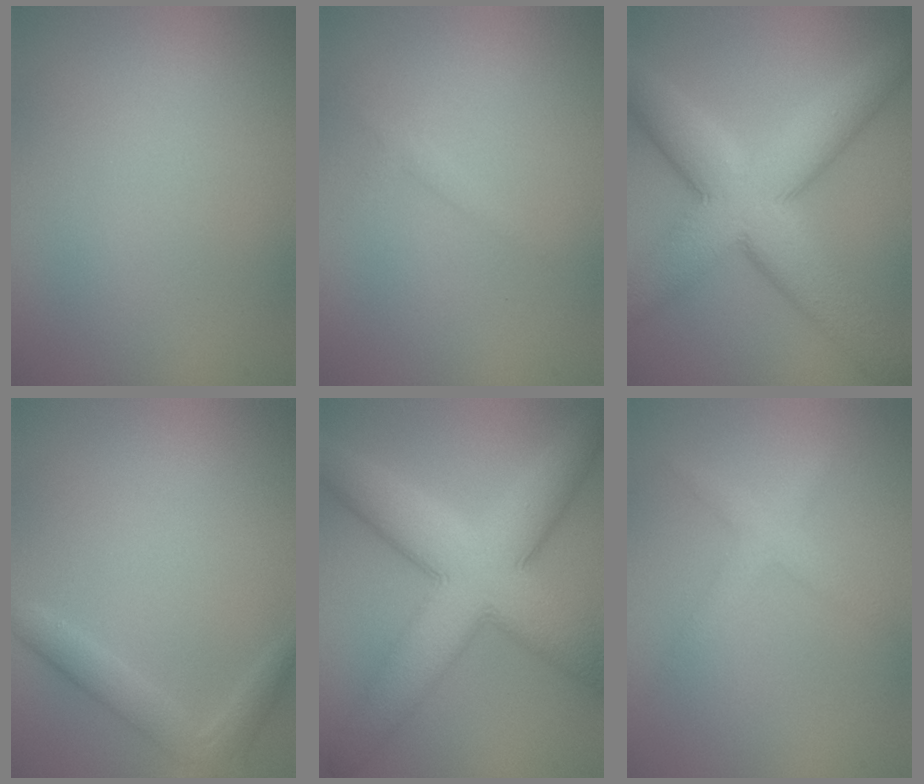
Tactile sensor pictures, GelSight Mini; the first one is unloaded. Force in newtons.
{"total": 0.8, "press": 0.8, "slide": 0.1}
{"total": 10.5, "press": 10.5, "slide": 0.4}
{"total": 2.3, "press": 2.3, "slide": 0.1}
{"total": 10.8, "press": 10.8, "slide": 0.3}
{"total": 2.1, "press": 2.1, "slide": 0.1}